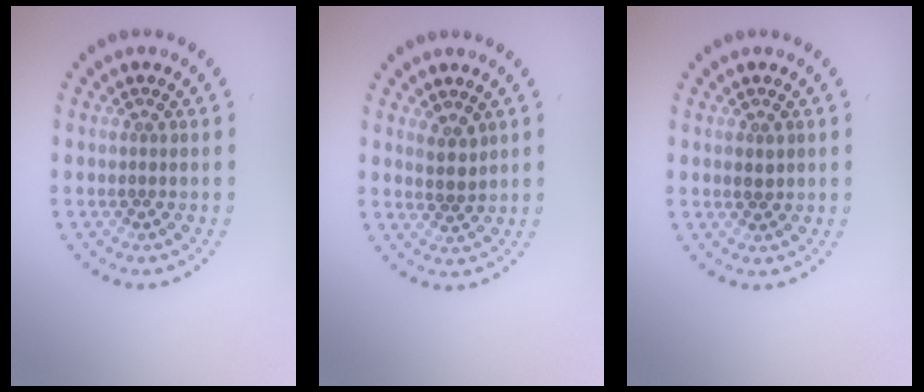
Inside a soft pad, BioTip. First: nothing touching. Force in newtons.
{"total": 1.7, "press": 1.4, "slide": 1.0}
{"total": 1.2, "press": 1.2, "slide": 0.1}